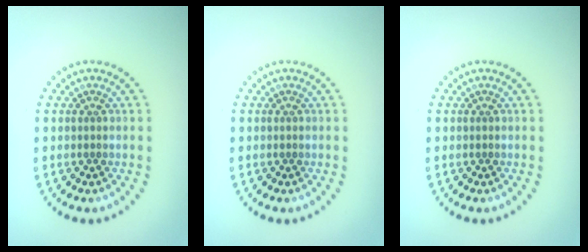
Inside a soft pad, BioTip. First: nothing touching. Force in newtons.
{"total": 0.0}
{"total": 0.0}